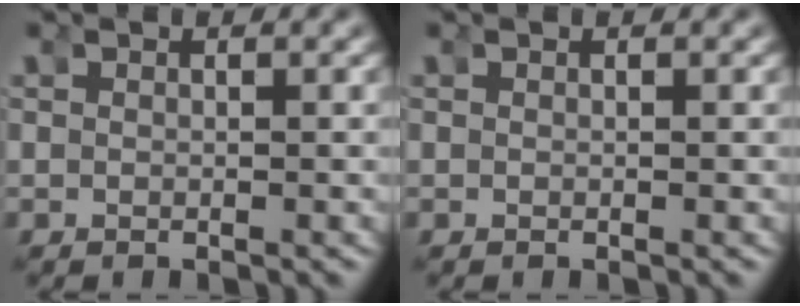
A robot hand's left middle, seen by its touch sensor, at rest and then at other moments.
{"total": 0.0}